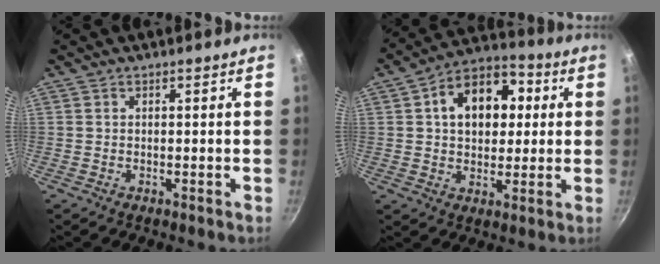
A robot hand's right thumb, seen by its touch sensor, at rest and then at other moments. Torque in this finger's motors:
{"motor_torque": [-0.68, 1.15, 0.30, 0.37, 0.27]}